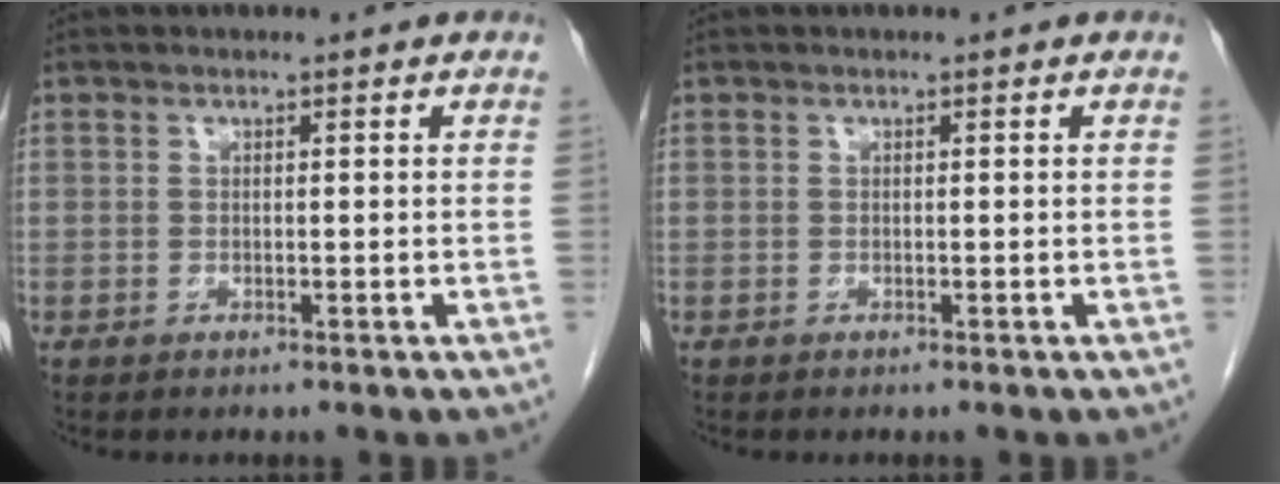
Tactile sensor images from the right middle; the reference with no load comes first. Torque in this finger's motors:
{"motor_torque": [0.31, -0.09, 0.03, 0.01]}